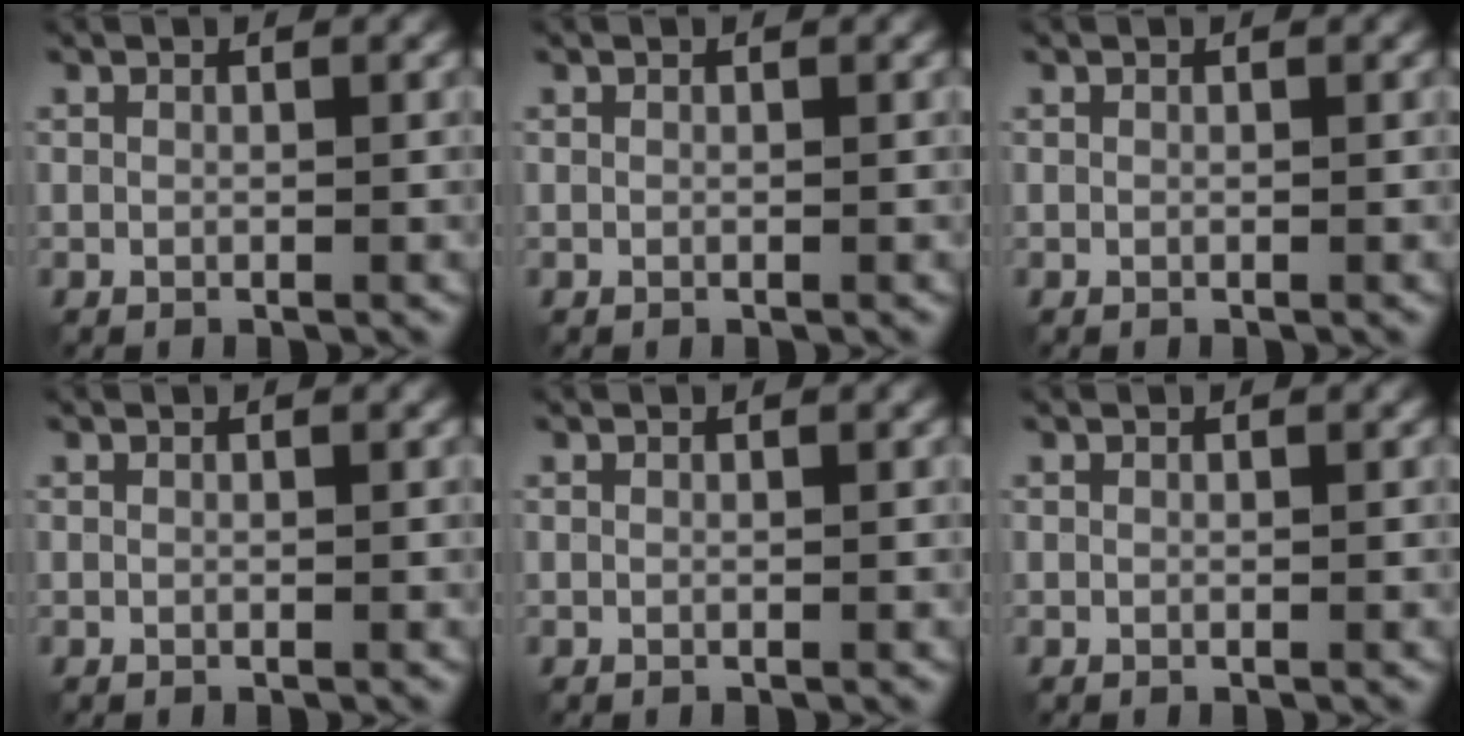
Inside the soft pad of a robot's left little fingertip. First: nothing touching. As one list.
[{"total": 0.0}, {"total": 0.0}, {"total": 0.0}, {"total": 0.0}, {"total": 0.0}]